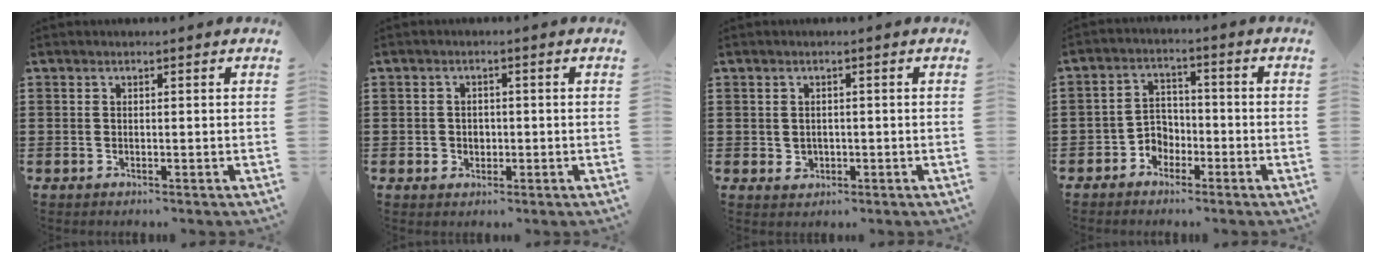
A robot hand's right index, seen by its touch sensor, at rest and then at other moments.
{"total": 1.8, "force": [-0.2, 1.7, 0.4], "torque": [-0.015, 0.005, -0.008]}
{"total": 1.5, "force": [0.1, 1.3, 0.6], "torque": [-0.015, 0.008, -0.001]}
{"total": 3.5, "force": [-2.3, 2.6, 0.7], "torque": [-0.024, 0.010, -0.050]}